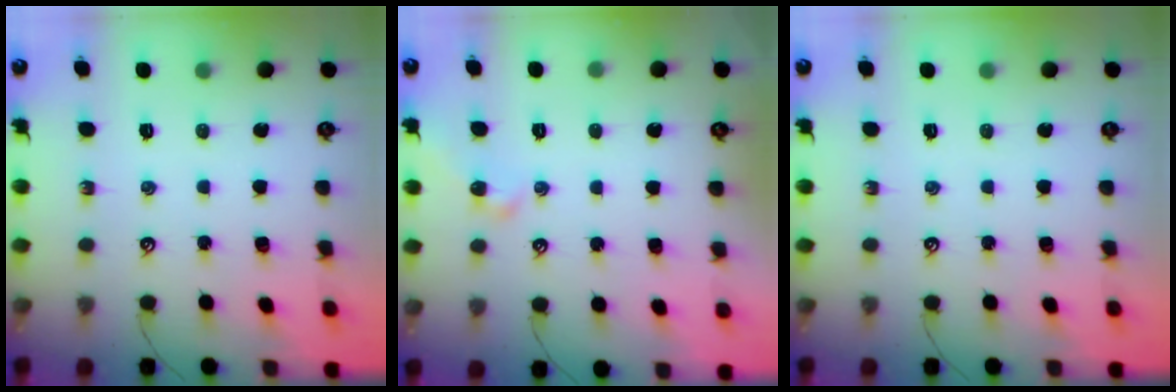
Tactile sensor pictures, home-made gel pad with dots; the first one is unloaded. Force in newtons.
{"total": 2.0, "press": 1.9, "slide": 0.6}
{"total": 0.0}